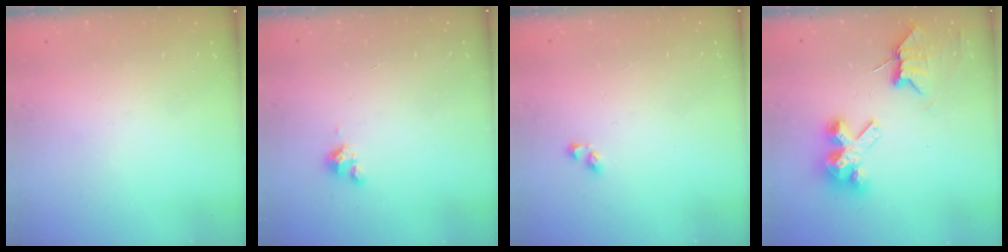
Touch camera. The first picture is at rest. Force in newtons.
{"total": 5.0, "press": 5.0, "slide": 0.4}
{"total": 2.9, "press": 2.9, "slide": 0.2}
{"total": 9.5, "press": 9.5, "slide": 0.8}